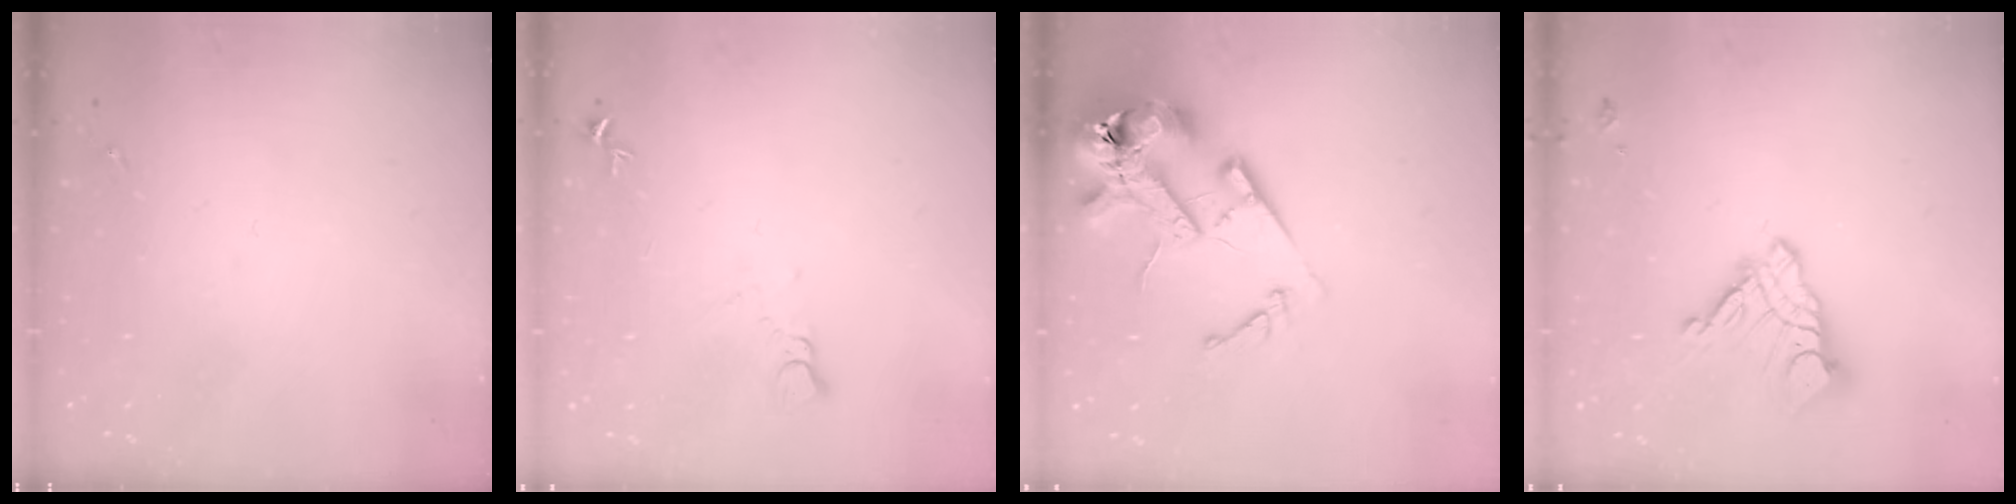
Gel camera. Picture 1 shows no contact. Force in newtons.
{"total": 3.3, "press": 3.3, "slide": 0.3}
{"total": 17.7, "press": 17.6, "slide": 2.4}
{"total": 12.6, "press": 12.5, "slide": 1.1}